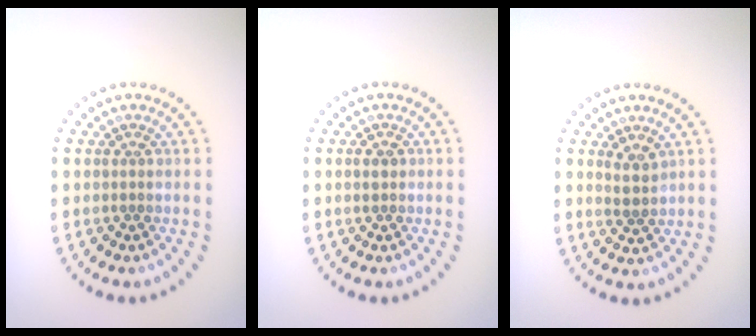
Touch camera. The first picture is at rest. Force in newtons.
{"total": 1.3, "press": 1.3, "slide": 0.2}
{"total": 1.7, "press": 1.4, "slide": 1.0}